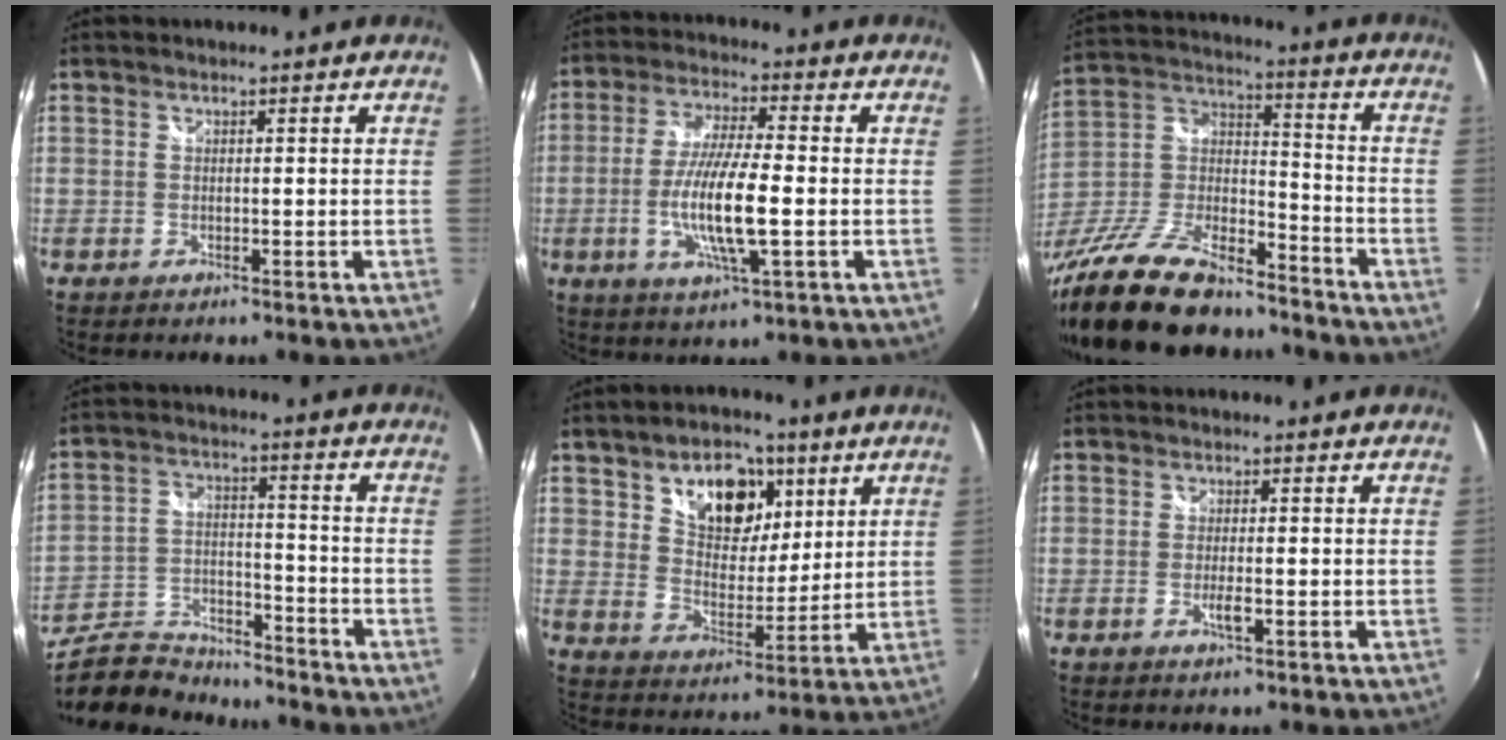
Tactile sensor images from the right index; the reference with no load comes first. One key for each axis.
{"total": 11.4, "fx": -2.4, "fy": 1.6, "fz": 11.0, "tx": -0.218, "ty": -0.005, "tz": -0.045}
{"total": 21.9, "fx": -16.0, "fy": 8.4, "fz": 12.3, "tx": -0.254, "ty": -0.008, "tz": -0.270}
{"total": 16.5, "fx": -14.2, "fy": 5.9, "fz": 5.9, "tx": -0.139, "ty": 0.005, "tz": -0.240}
{"total": 14.0, "fx": 6.6, "fy": 8.6, "fz": 8.8, "tx": -0.150, "ty": 0.017, "tz": 0.114}
{"total": 2.1, "fx": -0.6, "fy": 0.3, "fz": 2.0, "tx": -0.037, "ty": -0.002, "tz": -0.008}